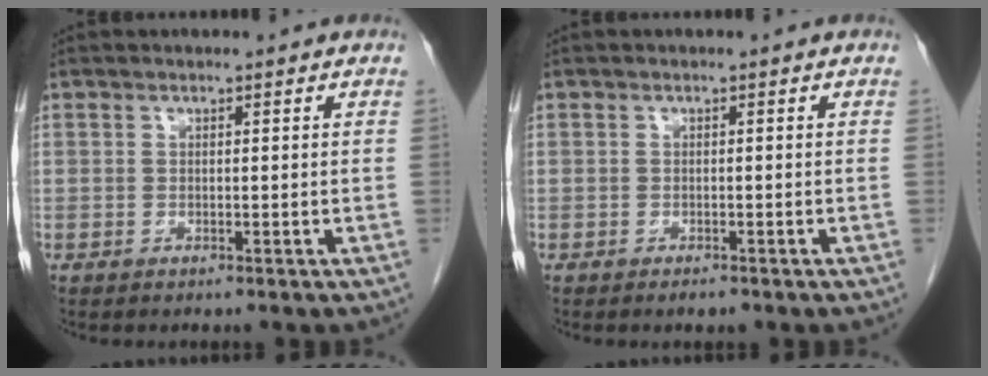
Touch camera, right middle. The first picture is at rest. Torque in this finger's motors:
{"motor_torque": [0.60, -0.18, -0.01, 0.00]}